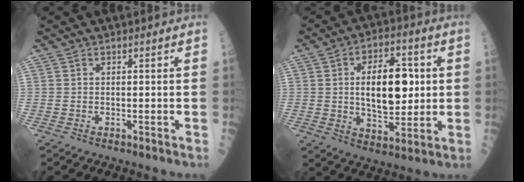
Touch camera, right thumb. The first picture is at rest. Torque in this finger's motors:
{"motor_torque": [1.97, 1.90, 0.67, -0.41, 0.37]}